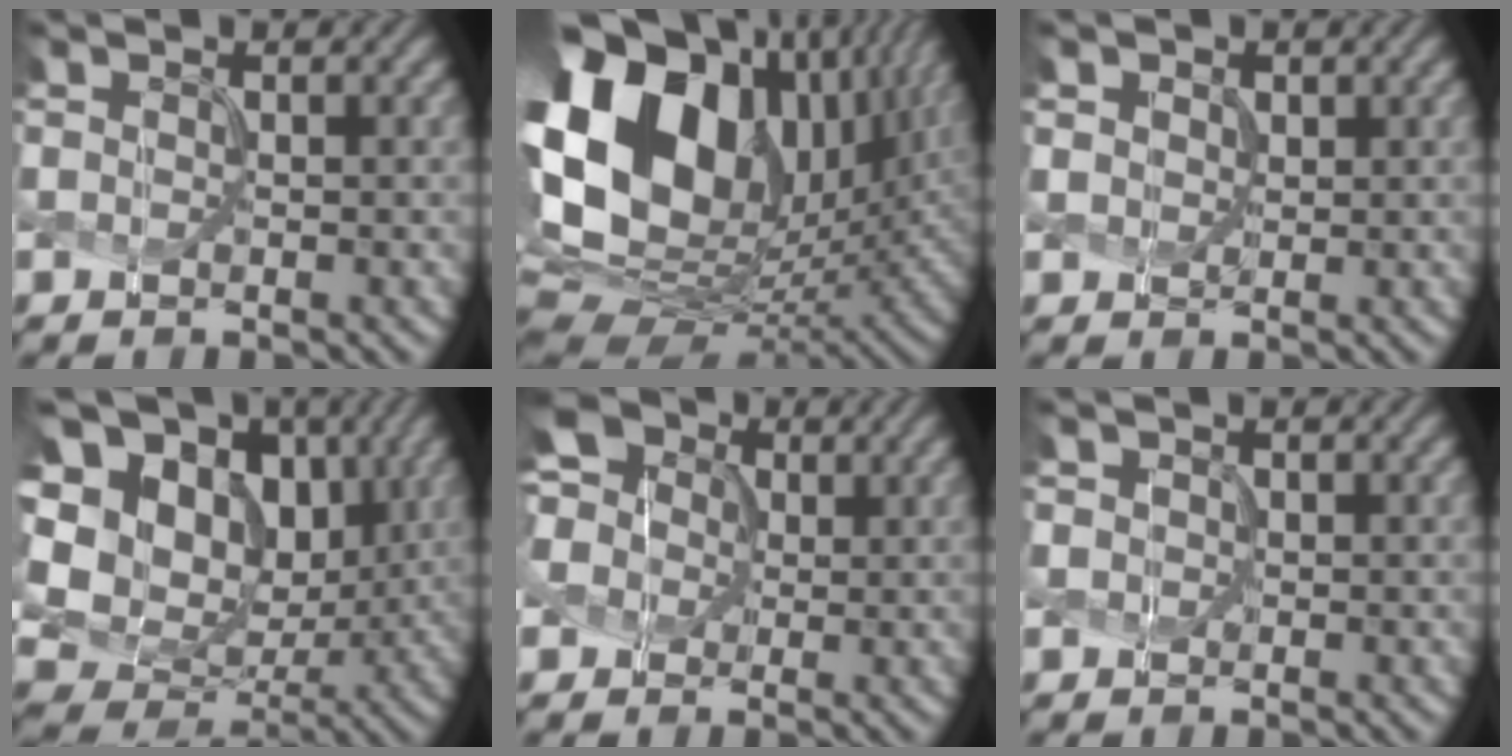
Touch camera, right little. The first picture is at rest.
{"total": 21.0, "force": [5.6, 14.4, 14.2], "torque": [-0.313, 0.023, 0.111]}
{"total": 2.0, "force": [1.2, 1.5, 0.5], "torque": [-0.017, 0.004, 0.023]}
{"total": 18.3, "force": [4.6, 14.4, 10.3], "torque": [-0.229, 0.026, 0.097]}
{"total": 6.4, "force": [0.9, 5.7, 2.8], "torque": [-0.068, 0.037, -0.009]}
{"total": 0.8, "force": [0.1, 0.8, -0.1], "torque": [0.006, -0.003, 0.001]}